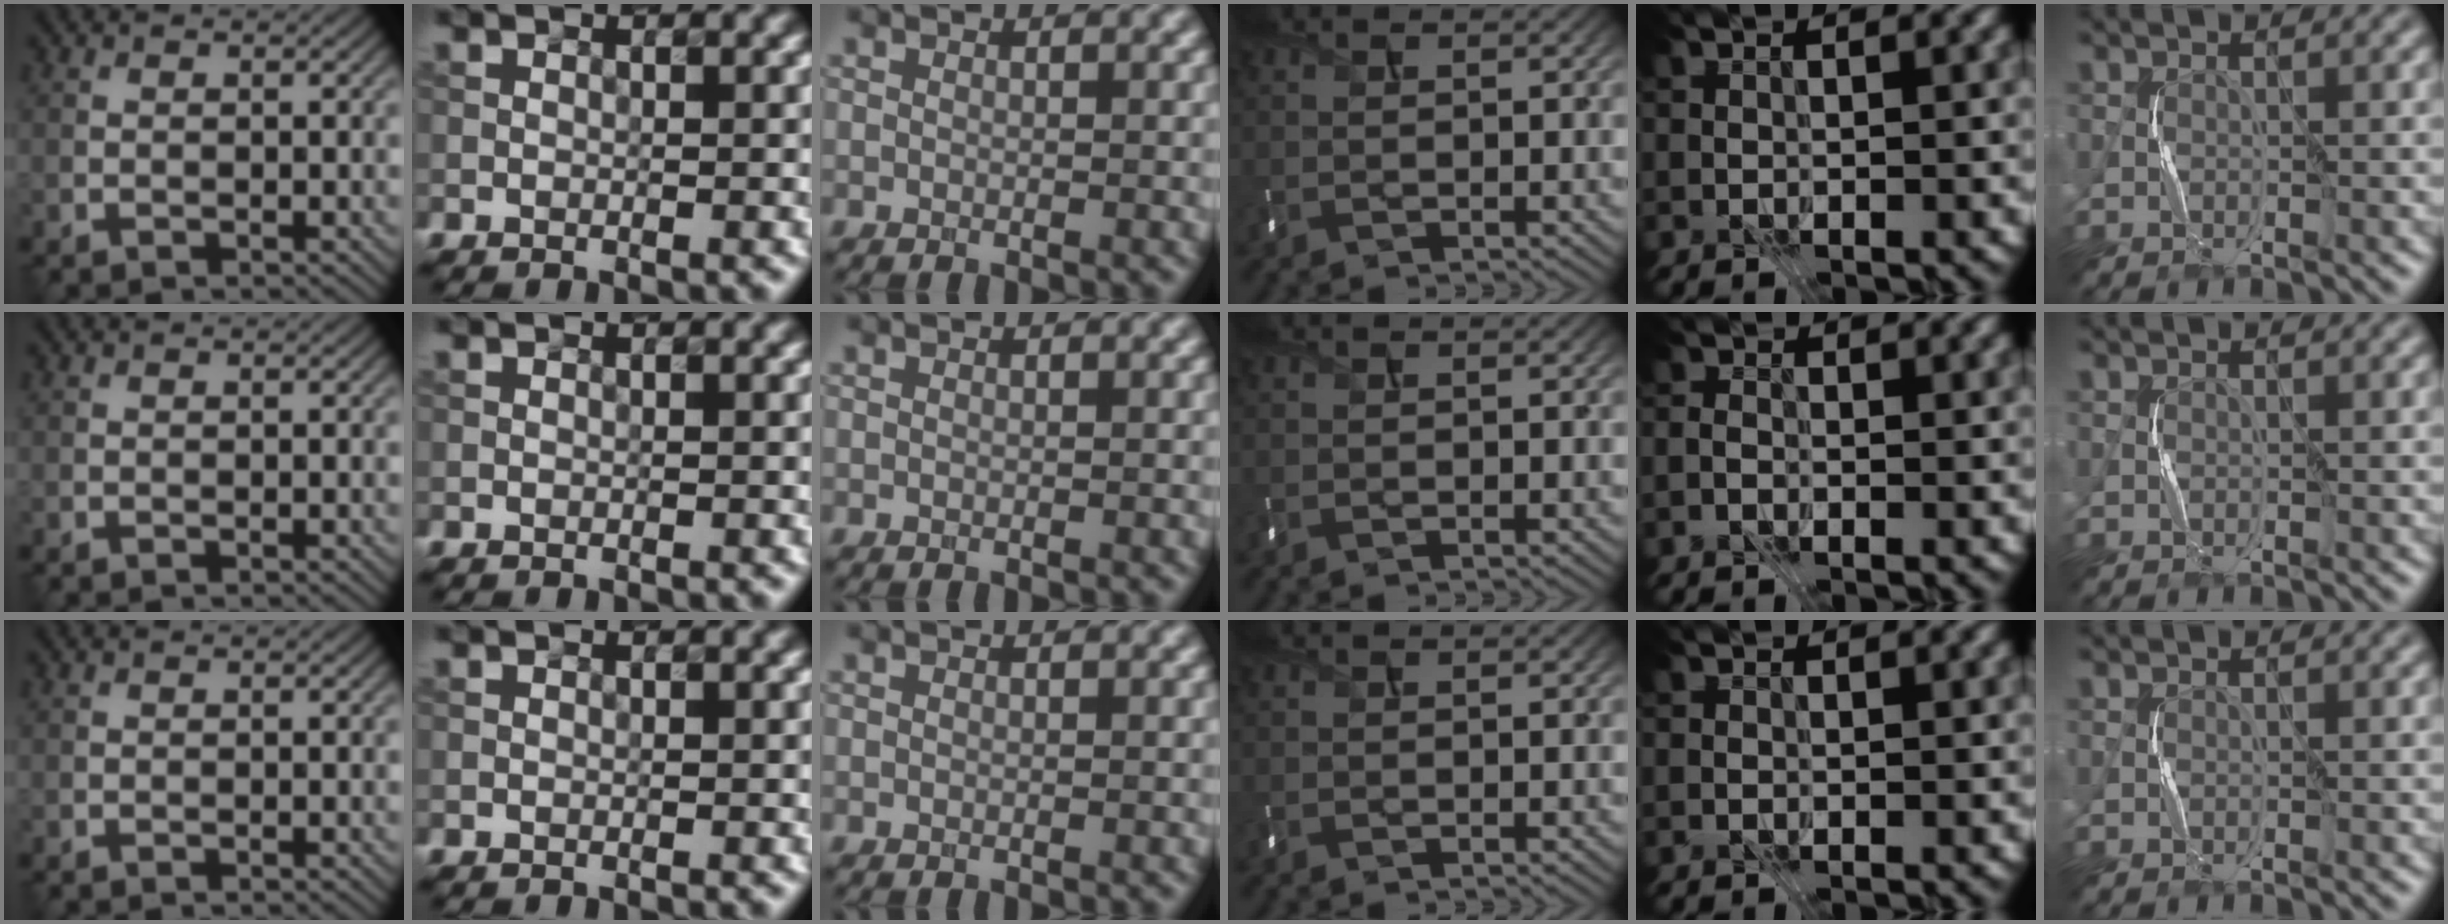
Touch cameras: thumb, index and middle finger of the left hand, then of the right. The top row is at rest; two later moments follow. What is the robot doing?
{"motion": "press", "object": "keyboard"}